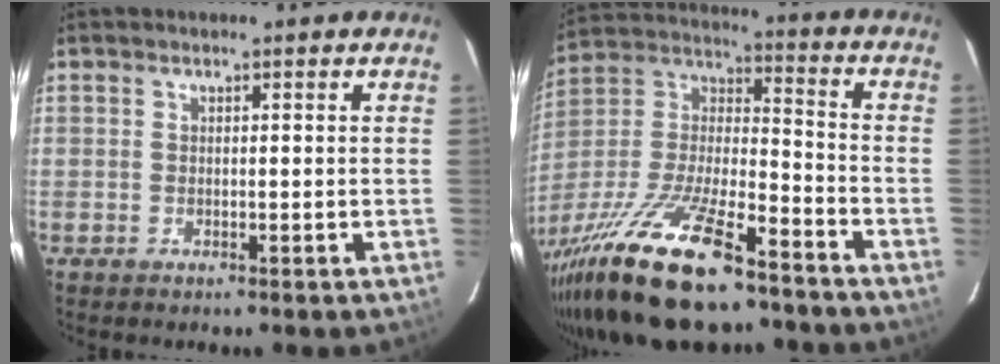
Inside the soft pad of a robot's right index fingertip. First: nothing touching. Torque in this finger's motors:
{"motor_torque": [0.98, -1.16, 1.05, 0.21]}